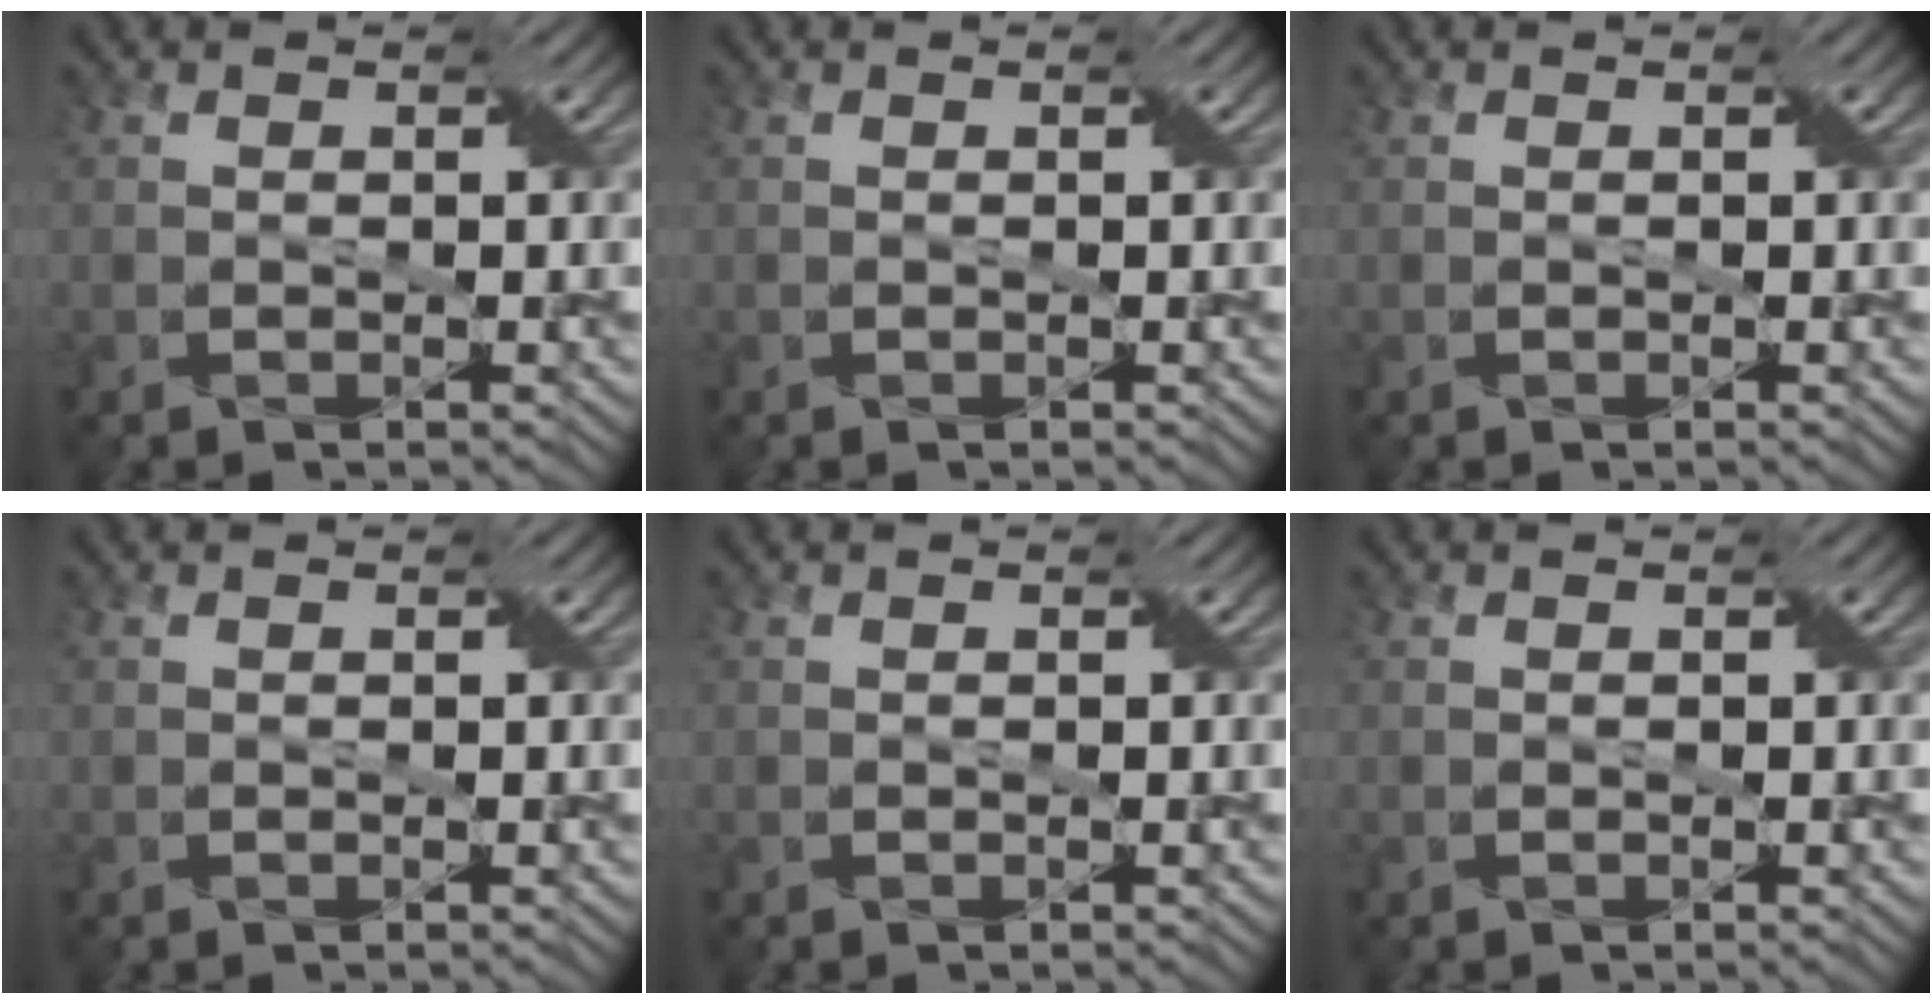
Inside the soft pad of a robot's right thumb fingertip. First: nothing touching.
{"total": 0.0}
{"total": 0.0}
{"total": 0.0}
{"total": 0.0}
{"total": 0.0}